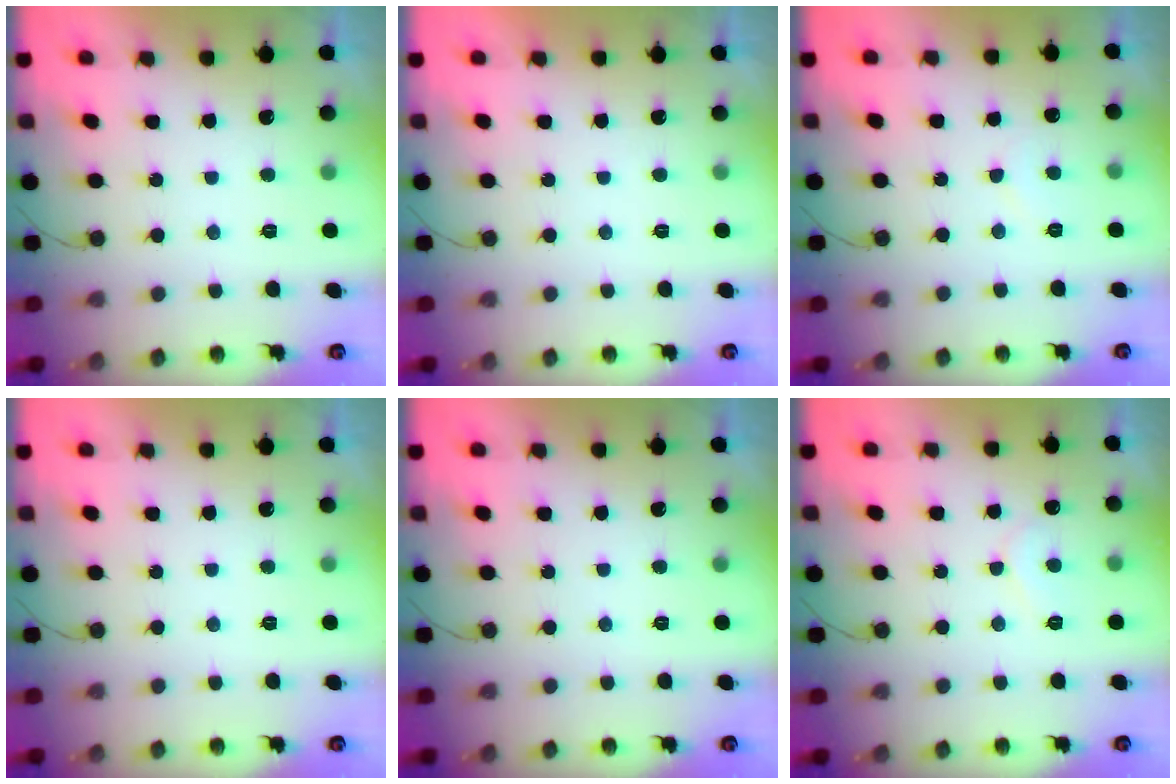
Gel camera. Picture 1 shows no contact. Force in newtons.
{"total": 1.8, "press": 1.8, "slide": 0.1}
{"total": 4.5, "press": 4.5, "slide": 0.3}
{"total": 0.0}
{"total": 0.0}
{"total": 5.7, "press": 5.7, "slide": 0.5}